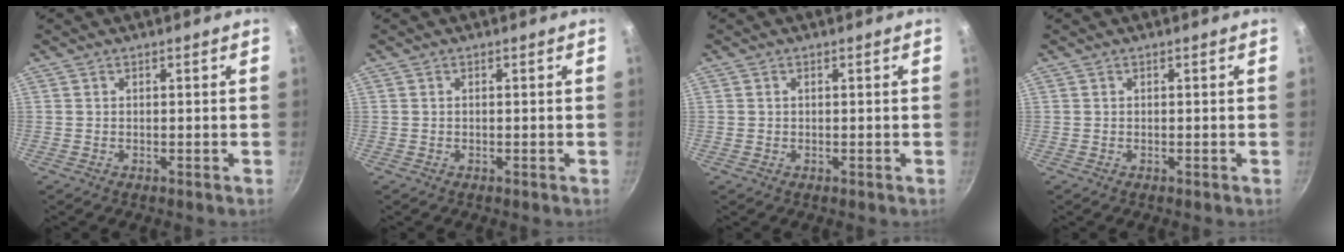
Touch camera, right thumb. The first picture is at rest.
{"total": 0.0}
{"total": 0.6, "force": [0.2, 0.4, 0.3], "torque": [-0.006, 0.002, 0.005]}
{"total": 0.0}